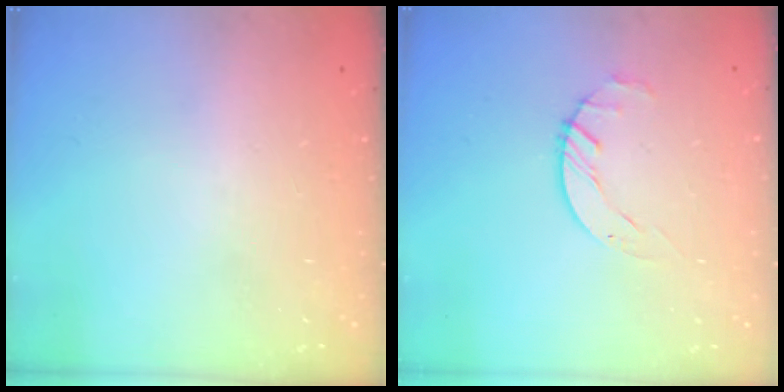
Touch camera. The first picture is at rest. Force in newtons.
{"total": 1.7, "press": 1.7, "slide": 0.3}